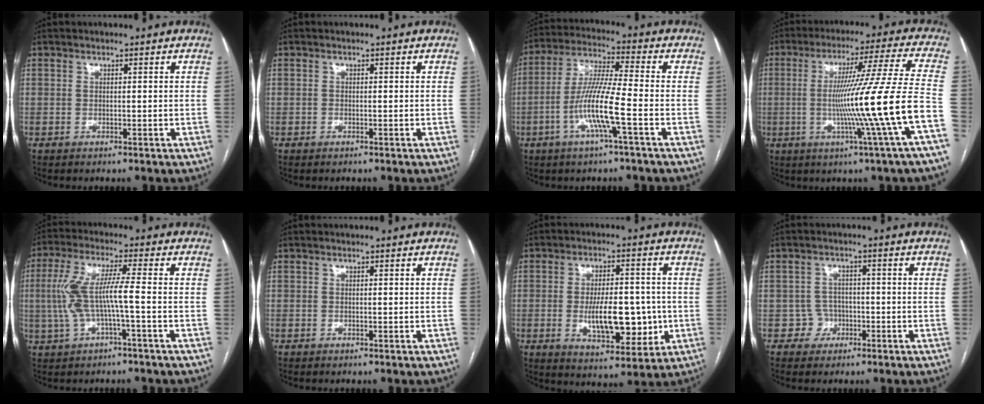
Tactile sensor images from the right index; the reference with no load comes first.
{"total": 0.0}
{"total": 10.5, "force": [-3.4, -0.1, 9.9], "torque": [-0.200, -0.003, -0.070]}
{"total": 17.1, "force": [-4.1, -3.5, 16.3], "torque": [-0.265, -0.015, -0.072]}
{"total": 8.2, "force": [-0.9, 0.6, 8.1], "torque": [-0.177, 0.021, -0.019]}
{"total": 0.0}
{"total": 11.5, "force": [-1.5, 4.8, 10.3], "torque": [-0.167, -0.001, -0.016]}
{"total": 3.3, "force": [-1.2, 3.0, -0.4], "torque": [0.019, 0.015, -0.021]}